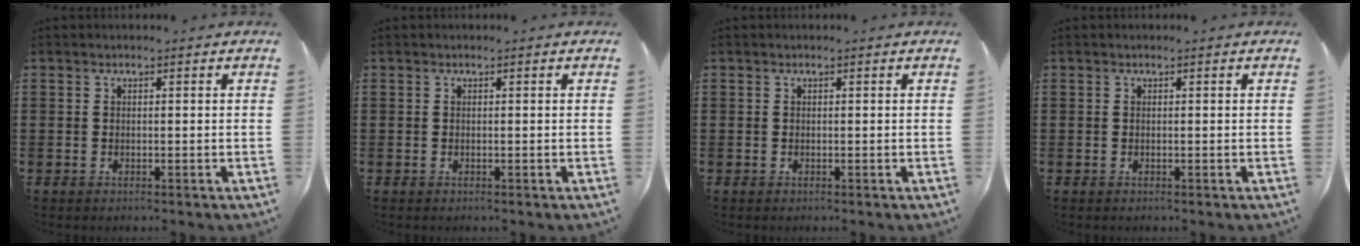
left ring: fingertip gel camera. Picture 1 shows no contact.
{"total": 0.0}
{"total": 0.0}
{"total": 0.0}